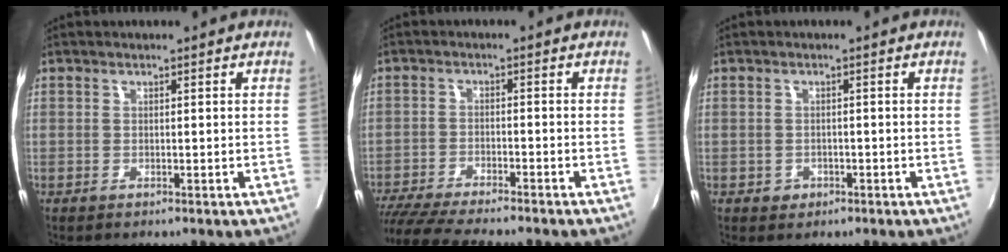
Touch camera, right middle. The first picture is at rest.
{"total": 12.4, "force": [-11.0, 1.1, 5.7], "torque": [-0.134, -0.032, -0.183]}
{"total": 2.0, "force": [-0.7, 1.8, 0.5], "torque": [-0.012, -0.002, -0.008]}